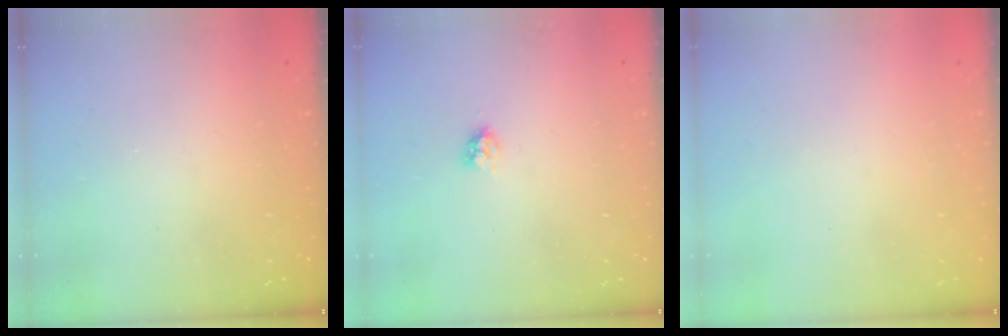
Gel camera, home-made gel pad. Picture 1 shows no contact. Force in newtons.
{"total": 4.2, "press": 4.2, "slide": 0.5}
{"total": 0.0}